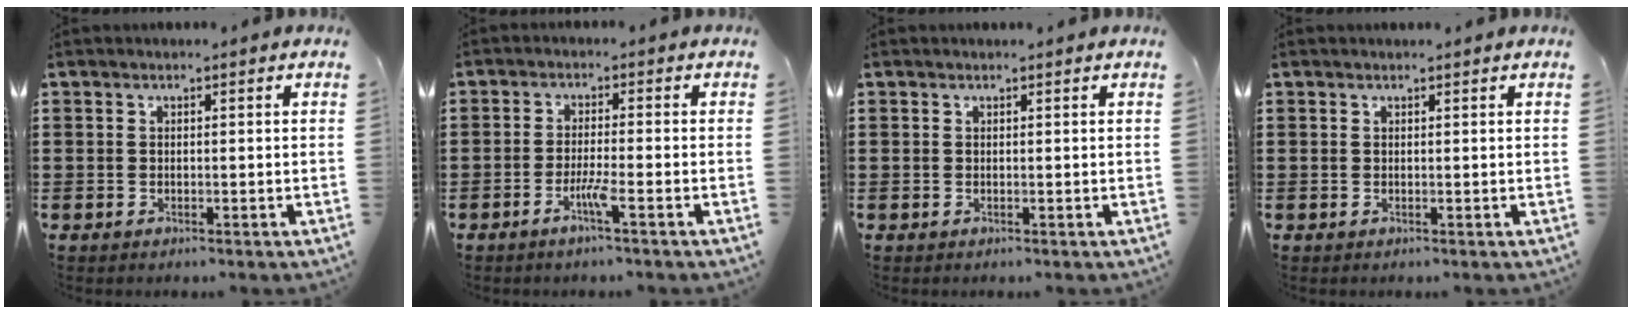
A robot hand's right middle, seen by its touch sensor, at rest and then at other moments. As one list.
[{"total": 3.4, "force": [-2.0, -0.2, 2.7], "torque": [-0.052, -0.005, -0.040]}, {"total": 0.0}, {"total": 0.0}]